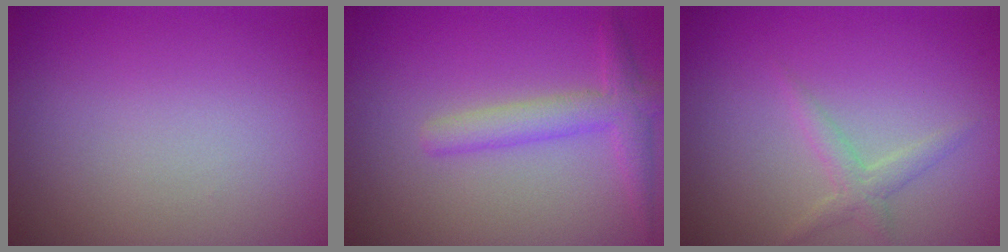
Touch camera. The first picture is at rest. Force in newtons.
{"total": 2.8, "press": 2.8, "slide": 0.1}
{"total": 1.5, "press": 1.5, "slide": 0.1}